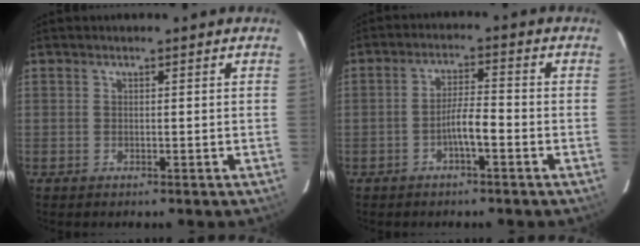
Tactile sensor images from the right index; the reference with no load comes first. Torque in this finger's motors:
{"motor_torque": [0.69, -0.42, 0.39, 0.09]}